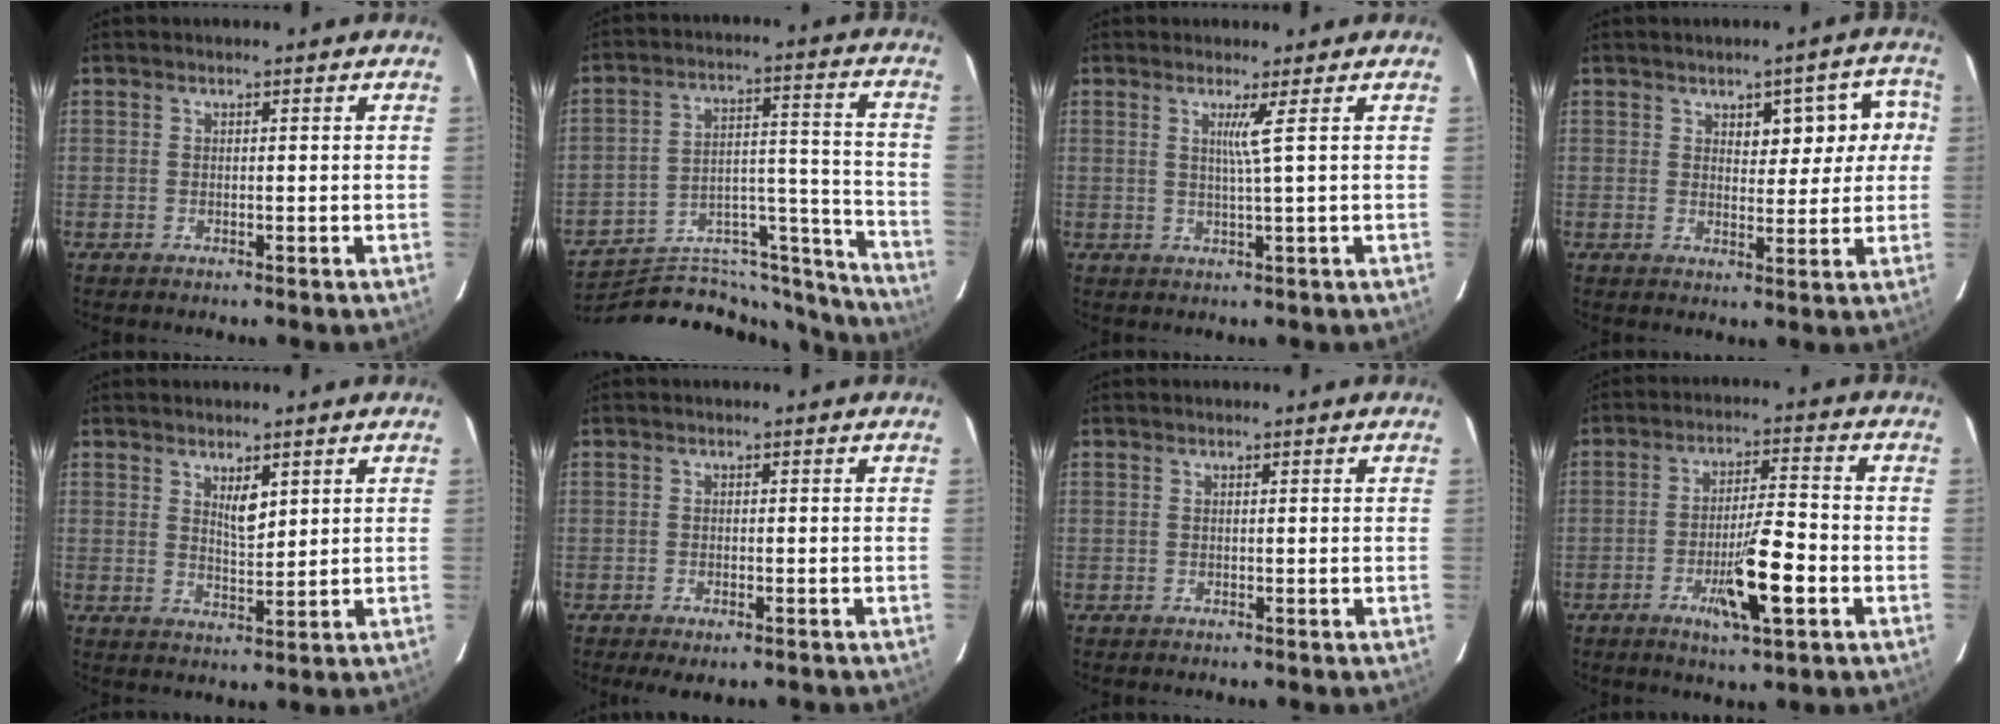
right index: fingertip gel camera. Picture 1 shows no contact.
{"total": 24.9, "force": [-23.7, 5.0, 5.7], "torque": [-0.055, 0.052, -0.330]}
{"total": 2.4, "force": [0.8, -1.2, 2.0], "torque": [-0.038, -0.008, 0.016]}
{"total": 7.4, "force": [2.0, 3.6, 6.1], "torque": [-0.059, 0.028, 0.028]}
{"total": 3.3, "force": [1.8, 1.0, 2.7], "torque": [-0.049, -0.005, 0.036]}
{"total": 3.4, "force": [-2.5, 1.1, 2.1], "torque": [-0.028, -0.005, -0.032]}
{"total": 0.0}
{"total": 9.4, "force": [-3.5, 1.0, 8.6], "torque": [-0.150, -0.006, -0.057]}